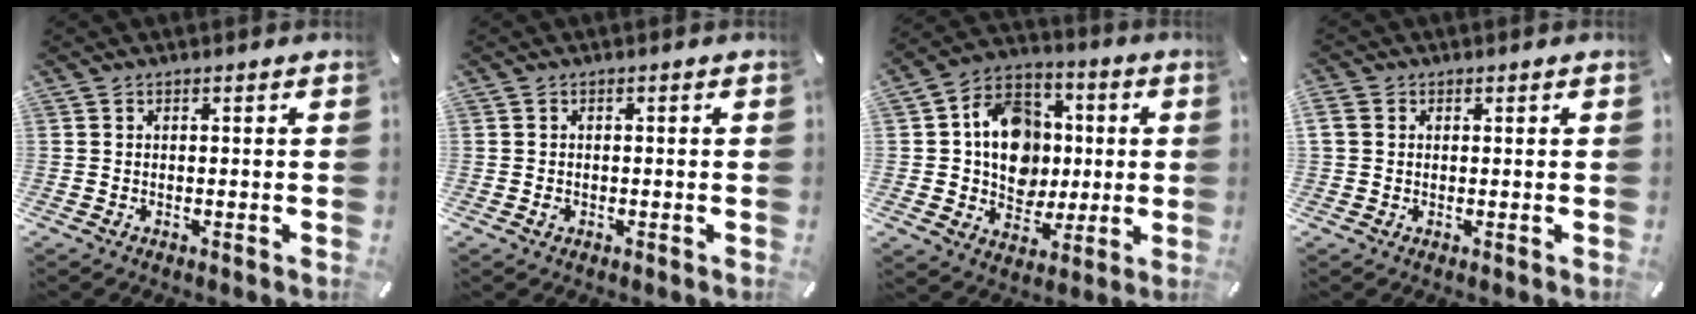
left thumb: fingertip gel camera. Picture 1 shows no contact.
{"total": 0.7, "force": [-0.2, 0.5, 0.3], "torque": [-0.006, 0.001, -0.006]}
{"total": 14.5, "force": [0.4, 12.8, 6.7], "torque": [-0.116, 0.012, 0.015]}
{"total": 2.1, "force": [0.5, 1.9, 0.8], "torque": [-0.018, 0.005, 0.009]}